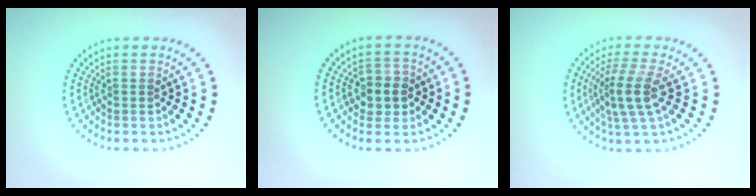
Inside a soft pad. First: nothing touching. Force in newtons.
{"total": 2.7, "press": 2.6, "slide": 0.7}
{"total": 3.8, "press": 3.2, "slide": 2.1}